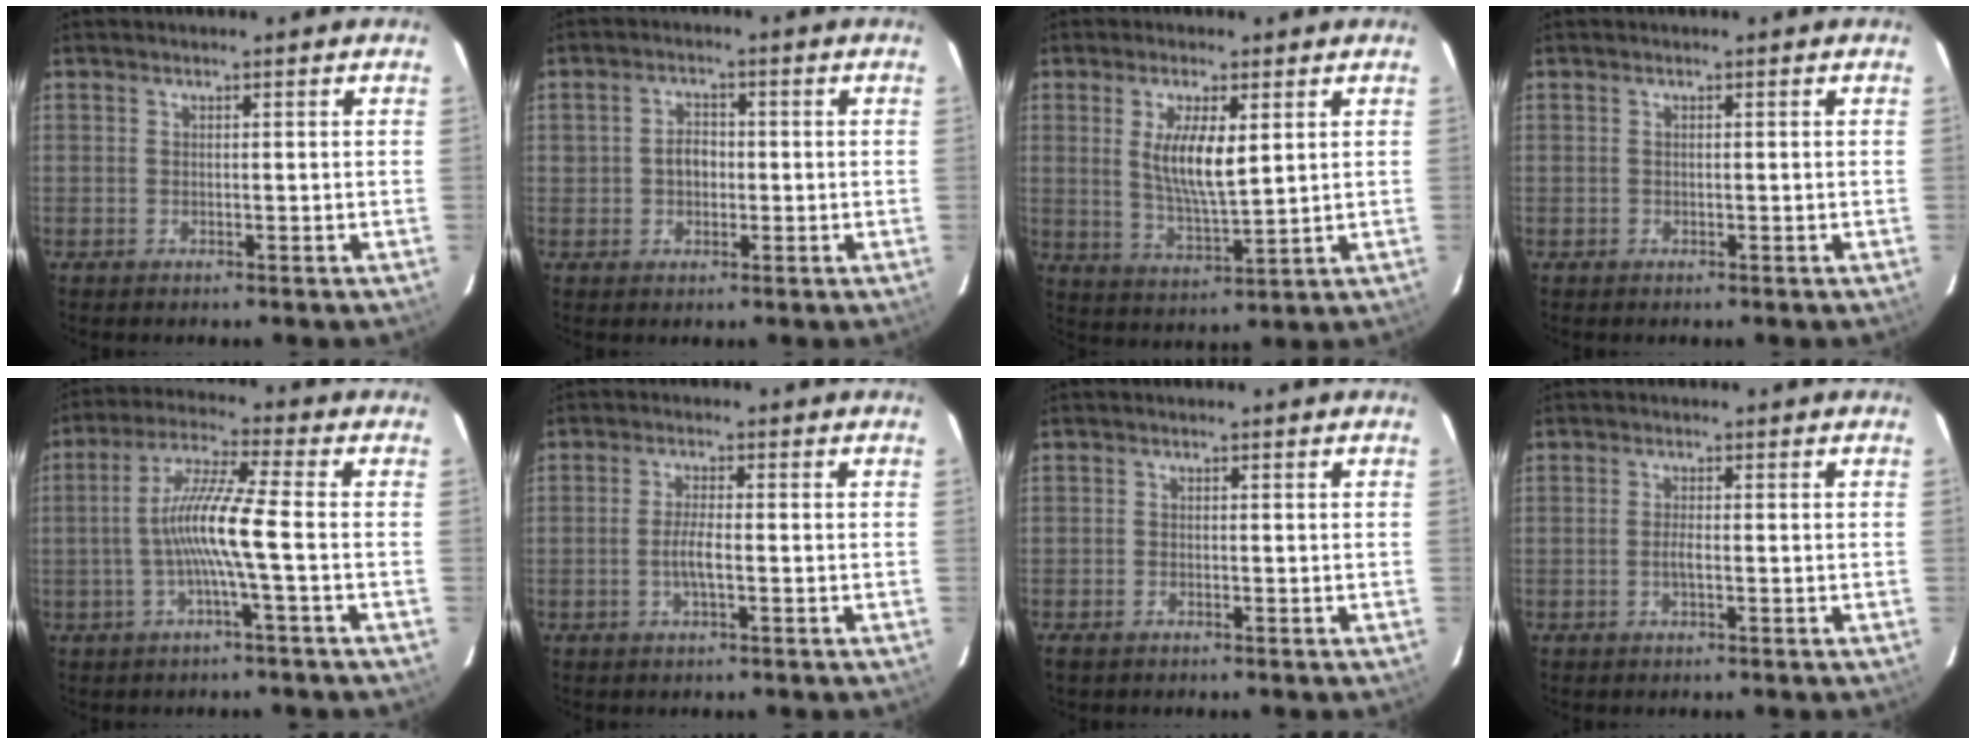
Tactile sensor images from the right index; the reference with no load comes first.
{"total": 3.5, "force": [-0.3, 2.9, 2.0], "torque": [-0.037, 0.009, -0.003]}
{"total": 8.6, "force": [2.3, 2.6, 7.9], "torque": [-0.148, -0.008, 0.049]}
{"total": 0.0}
{"total": 9.2, "force": [-2.0, -0.9, 9.0], "torque": [-0.182, 0.007, -0.036]}
{"total": 3.1, "force": [-1.0, 0.3, 2.9], "torque": [-0.059, -0.002, -0.018]}
{"total": 1.2, "force": [-0.9, 0.6, 0.5], "torque": [-0.014, -0.004, -0.020]}
{"total": 1.3, "force": [-0.4, 0.1, 1.2], "torque": [-0.026, -0.001, -0.009]}